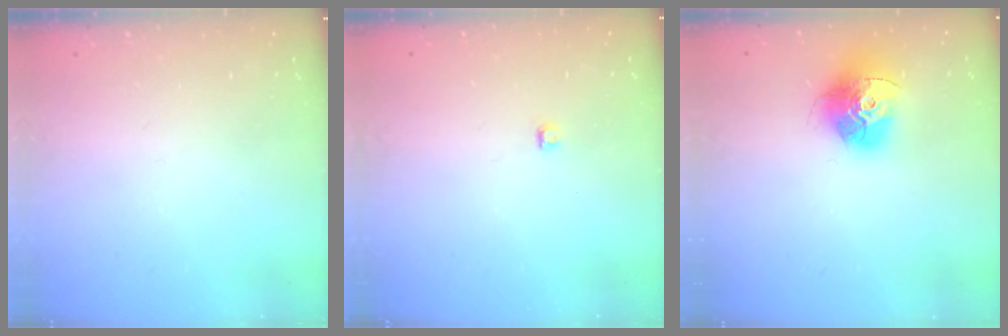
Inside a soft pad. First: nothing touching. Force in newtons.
{"total": 2.8, "press": 2.7, "slide": 0.3}
{"total": 15.8, "press": 15.7, "slide": 1.6}